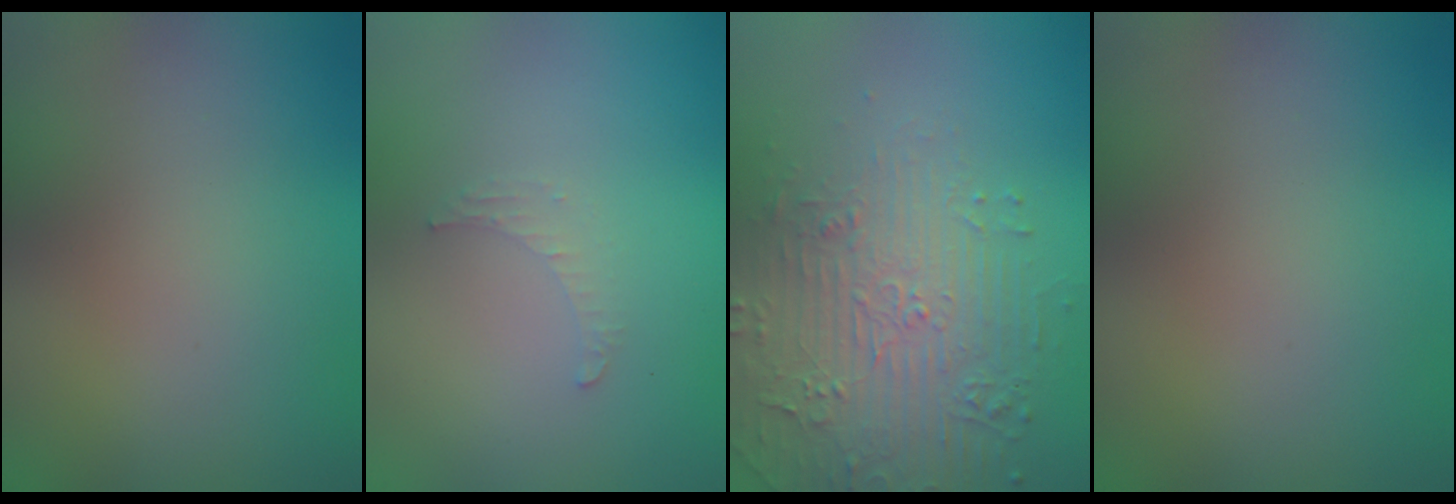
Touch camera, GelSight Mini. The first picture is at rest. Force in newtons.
{"total": 0.8, "press": 0.8, "slide": 0.3}
{"total": 4.9, "press": 3.9, "slide": 3.0}
{"total": 0.0}